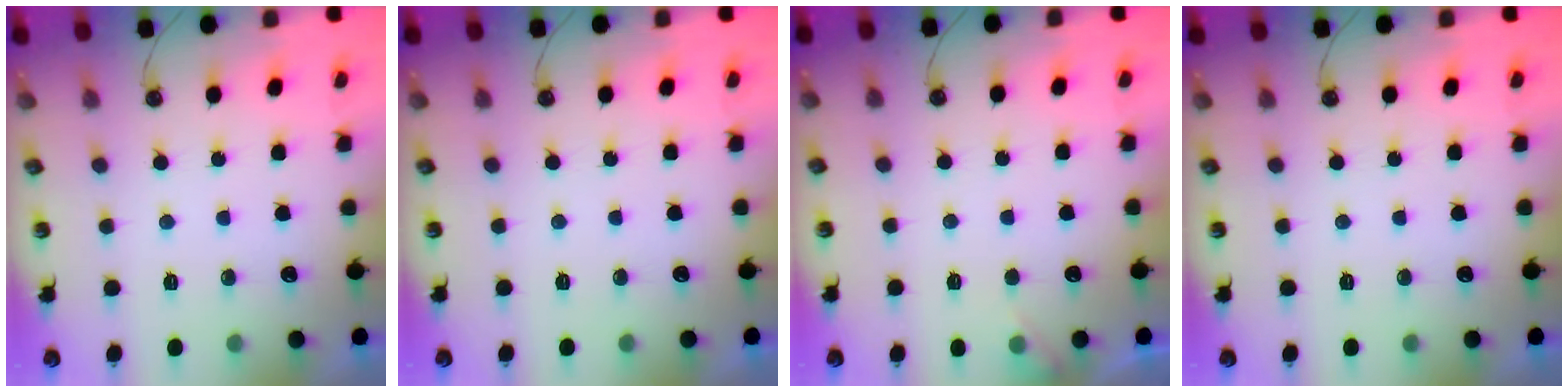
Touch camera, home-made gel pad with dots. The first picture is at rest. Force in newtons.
{"total": 0.0}
{"total": 4.2, "press": 4.2, "slide": 0.5}
{"total": 0.0}